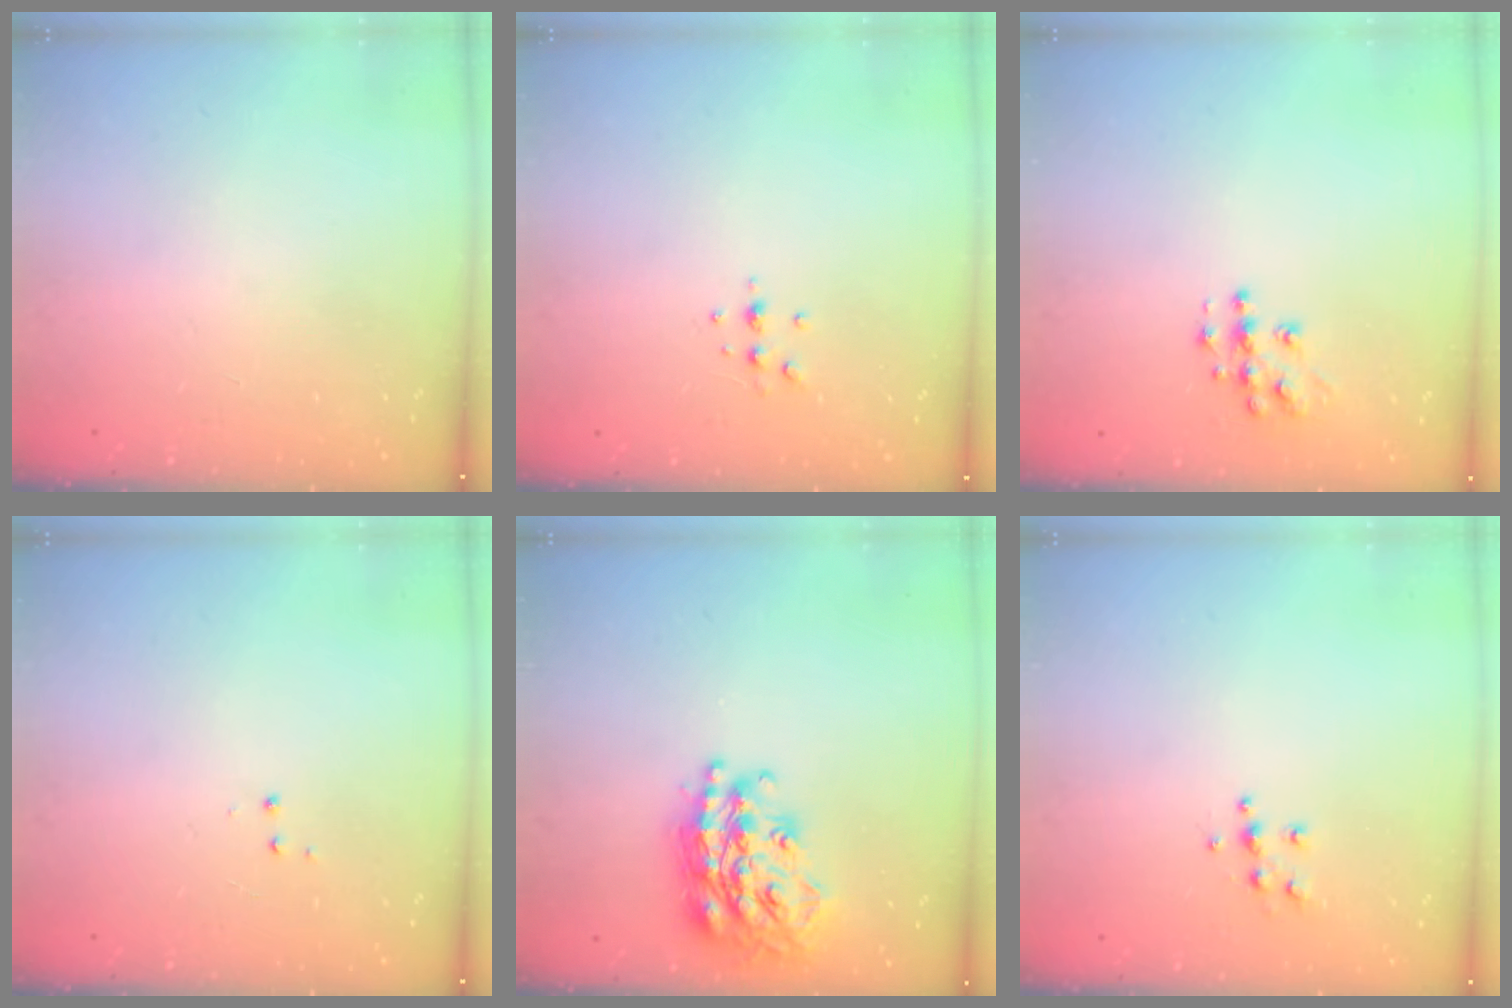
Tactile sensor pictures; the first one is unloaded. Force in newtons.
{"total": 5.2, "press": 5.1, "slide": 0.9}
{"total": 9.5, "press": 9.5, "slide": 0.6}
{"total": 2.9, "press": 2.8, "slide": 0.4}
{"total": 23.2, "press": 23.2, "slide": 1.8}
{"total": 5.7, "press": 5.7, "slide": 0.6}